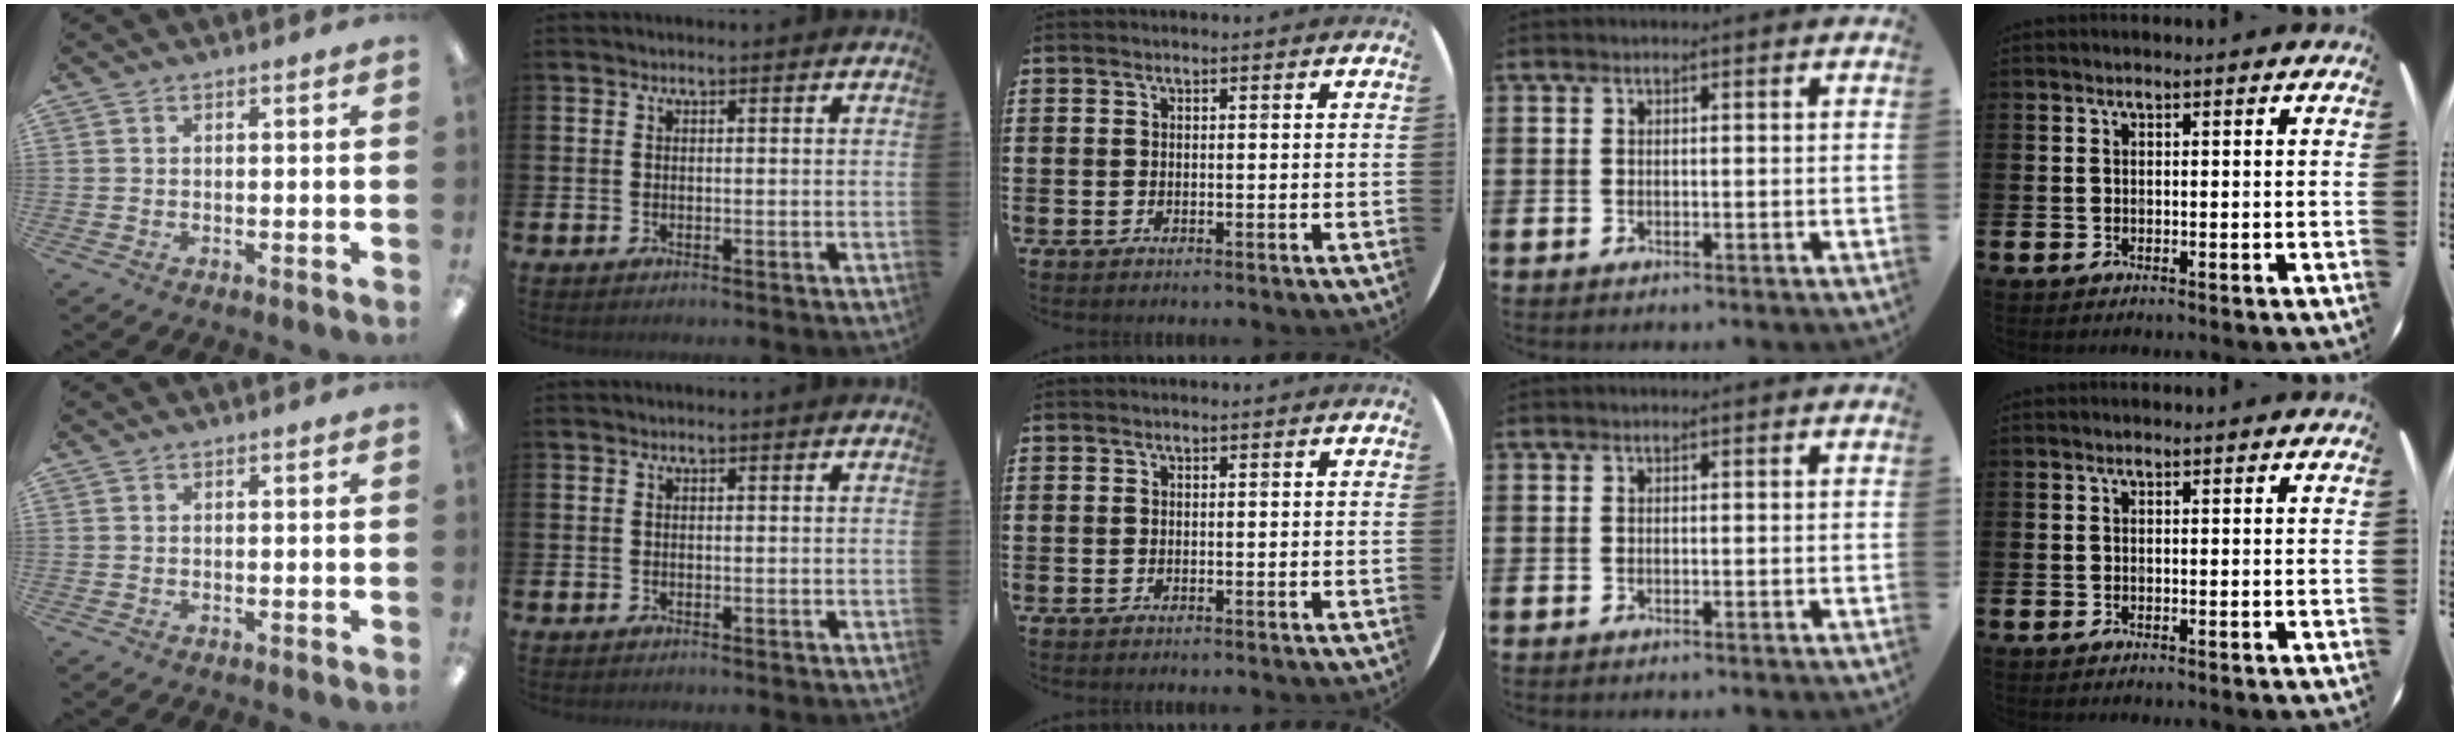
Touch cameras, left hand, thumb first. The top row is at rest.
{}